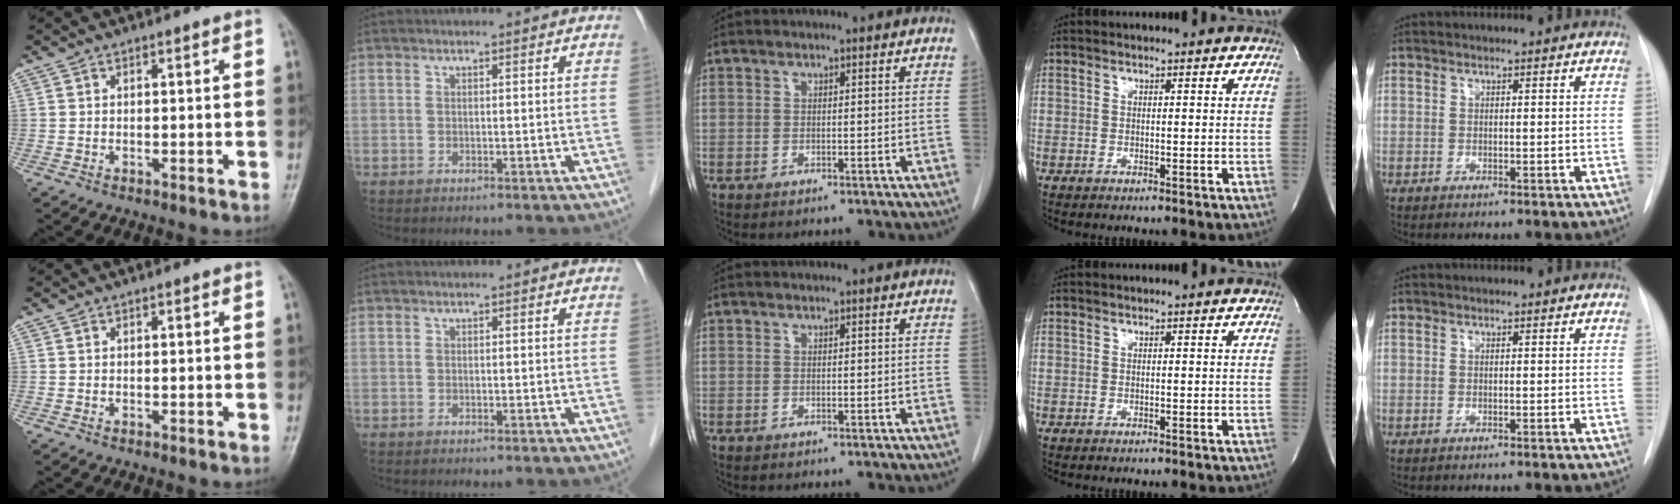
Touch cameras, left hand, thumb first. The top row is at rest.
{}